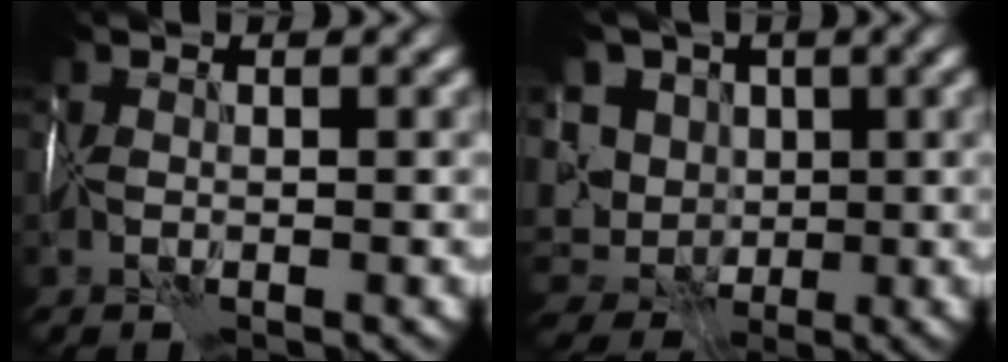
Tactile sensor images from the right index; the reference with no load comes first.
{"total": 11.0, "force": [2.7, 9.0, 5.6], "torque": [-0.107, 0.013, 0.034]}